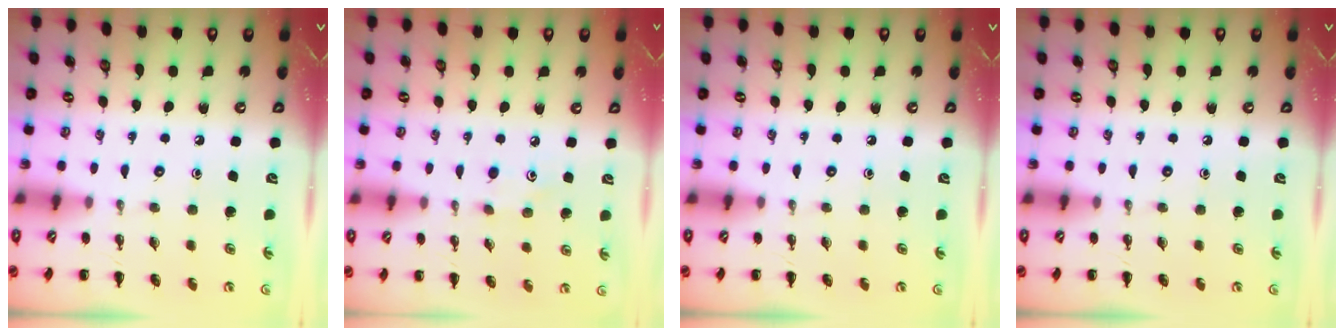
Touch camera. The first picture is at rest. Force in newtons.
{"total": 2.9, "press": 2.8, "slide": 0.8}
{"total": 0.0}
{"total": 0.0}